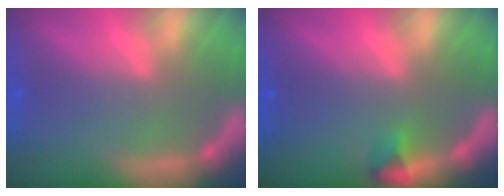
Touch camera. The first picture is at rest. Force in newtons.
{"total": 1.4}